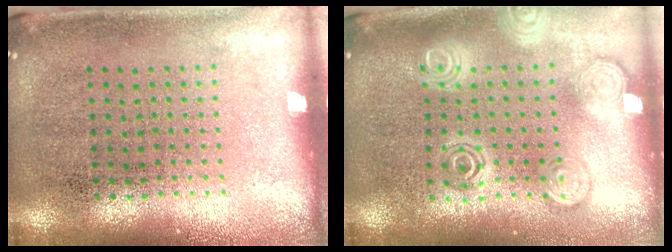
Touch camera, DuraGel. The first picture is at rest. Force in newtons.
{"total": 1.8, "press": 1.8, "slide": 0.2}